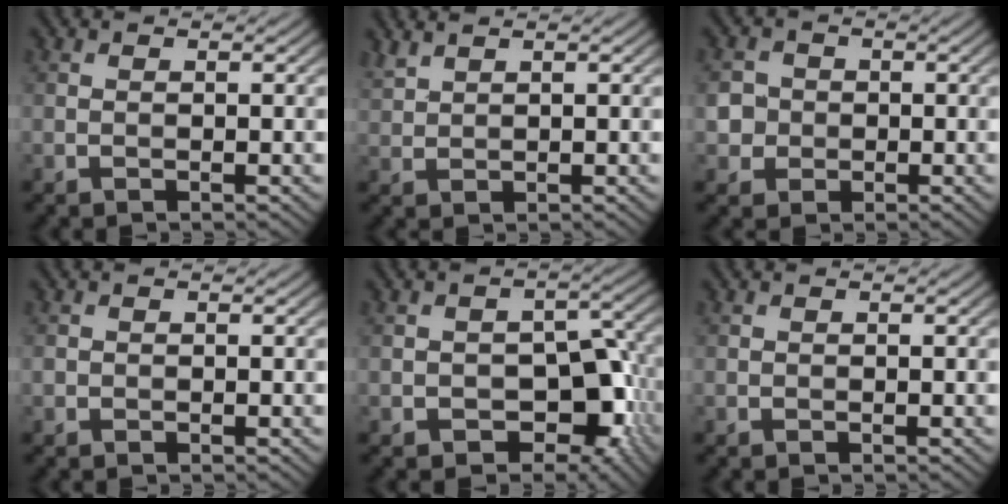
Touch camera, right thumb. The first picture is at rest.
{"total": 1.9, "force": [1.7, 0.4, 0.7], "torque": [-0.021, 0.006, 0.045]}
{"total": 3.6, "force": [-0.2, 3.5, 0.9], "torque": [-0.022, 0.004, -0.019]}
{"total": 0.6, "force": [-0.1, 0.6, 0.2], "torque": [-0.005, -0.003, -0.004]}
{"total": 9.4, "force": [-3.4, 6.3, 6.1], "torque": [-0.081, -0.005, -0.050]}
{"total": 0.0}